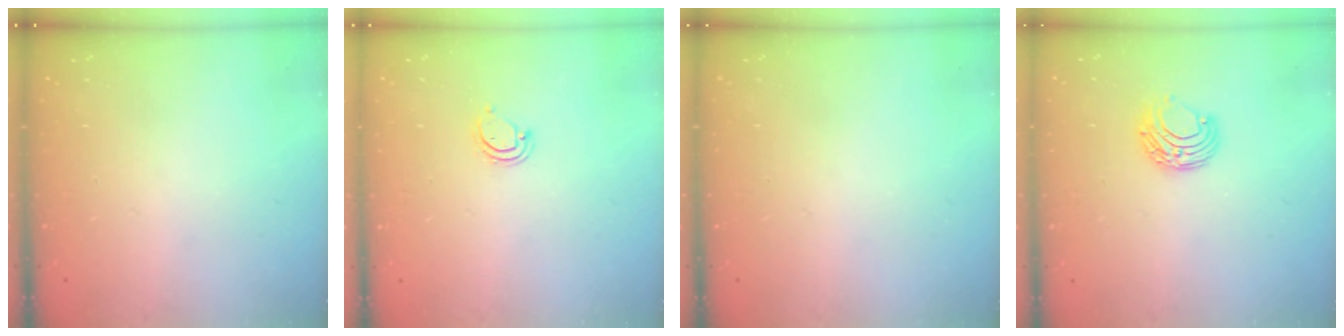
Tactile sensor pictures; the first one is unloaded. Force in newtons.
{"total": 3.6, "press": 3.6, "slide": 0.5}
{"total": 0.0}
{"total": 6.8, "press": 6.7, "slide": 0.6}